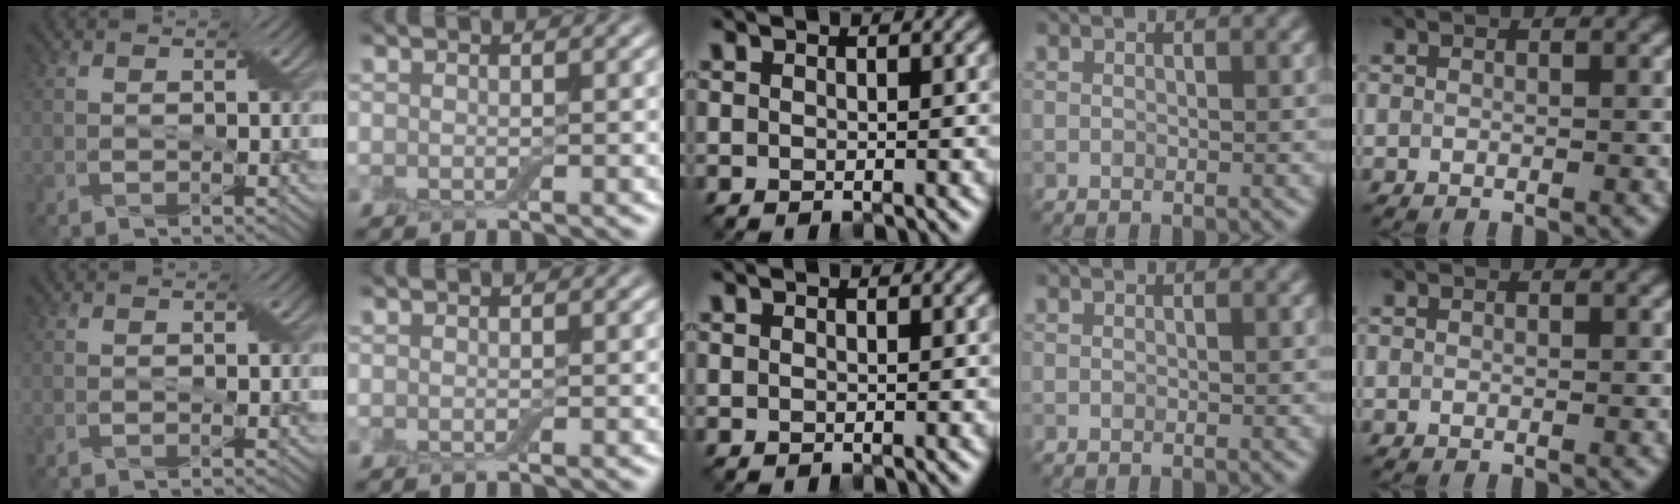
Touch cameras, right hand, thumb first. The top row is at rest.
{}